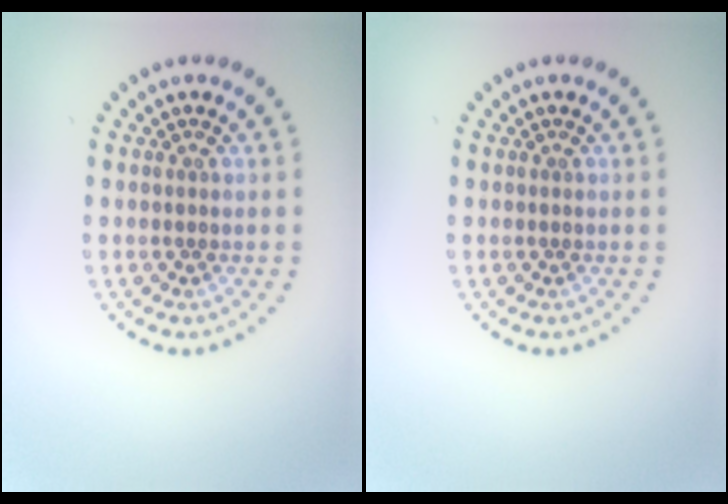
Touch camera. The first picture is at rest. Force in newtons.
{"total": 0.0}